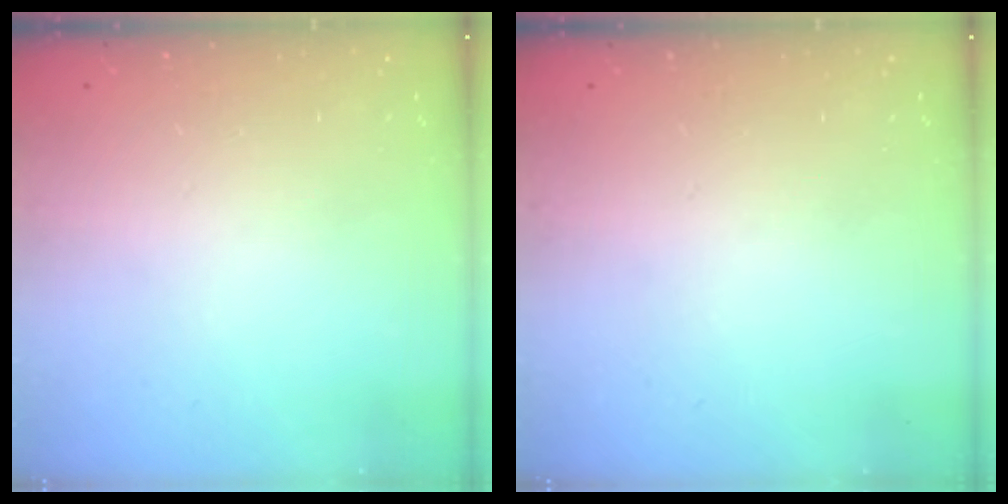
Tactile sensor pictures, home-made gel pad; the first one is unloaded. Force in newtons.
{"total": 0.0}